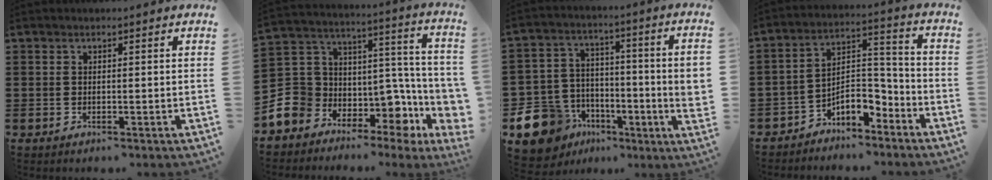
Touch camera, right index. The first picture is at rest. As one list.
[{"total": 8.1, "force": [-1.4, 7.4, 3.0], "torque": [-0.092, -0.042, -0.017]}, {"total": 11.9, "force": [-5.8, 8.5, 6.0], "torque": [-0.164, 0.022, -0.104]}, {"total": 7.0, "force": [-5.0, 3.2, 3.7], "torque": [-0.073, 0.005, -0.099]}]